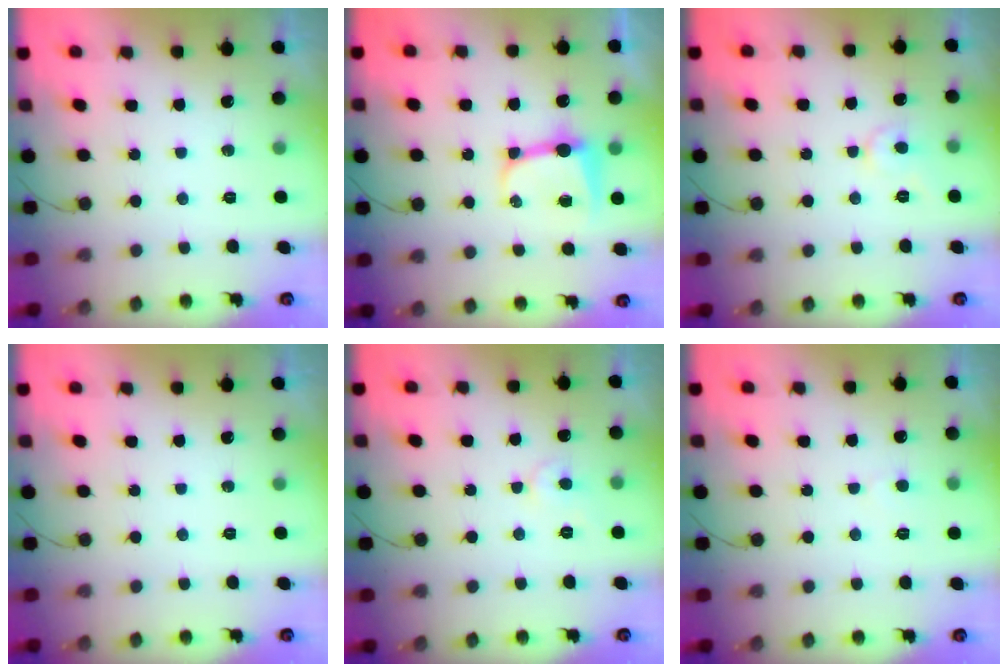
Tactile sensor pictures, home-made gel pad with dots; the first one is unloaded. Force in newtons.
{"total": 8.5, "press": 8.5, "slide": 0.7}
{"total": 4.7, "press": 4.6, "slide": 0.6}
{"total": 0.0}
{"total": 4.9, "press": 4.9, "slide": 0.3}
{"total": 2.8, "press": 2.8, "slide": 0.2}